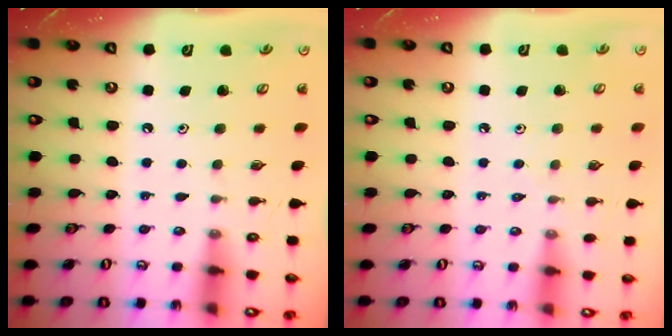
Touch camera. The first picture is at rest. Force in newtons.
{"total": 2.6, "press": 2.6, "slide": 0.5}